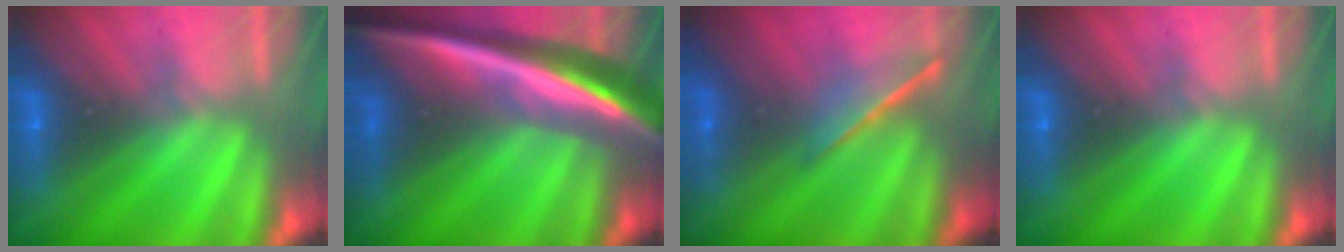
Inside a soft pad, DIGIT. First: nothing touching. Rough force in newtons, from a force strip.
{"total": 6.7}
{"total": 1.5}
{"total": 0.0}